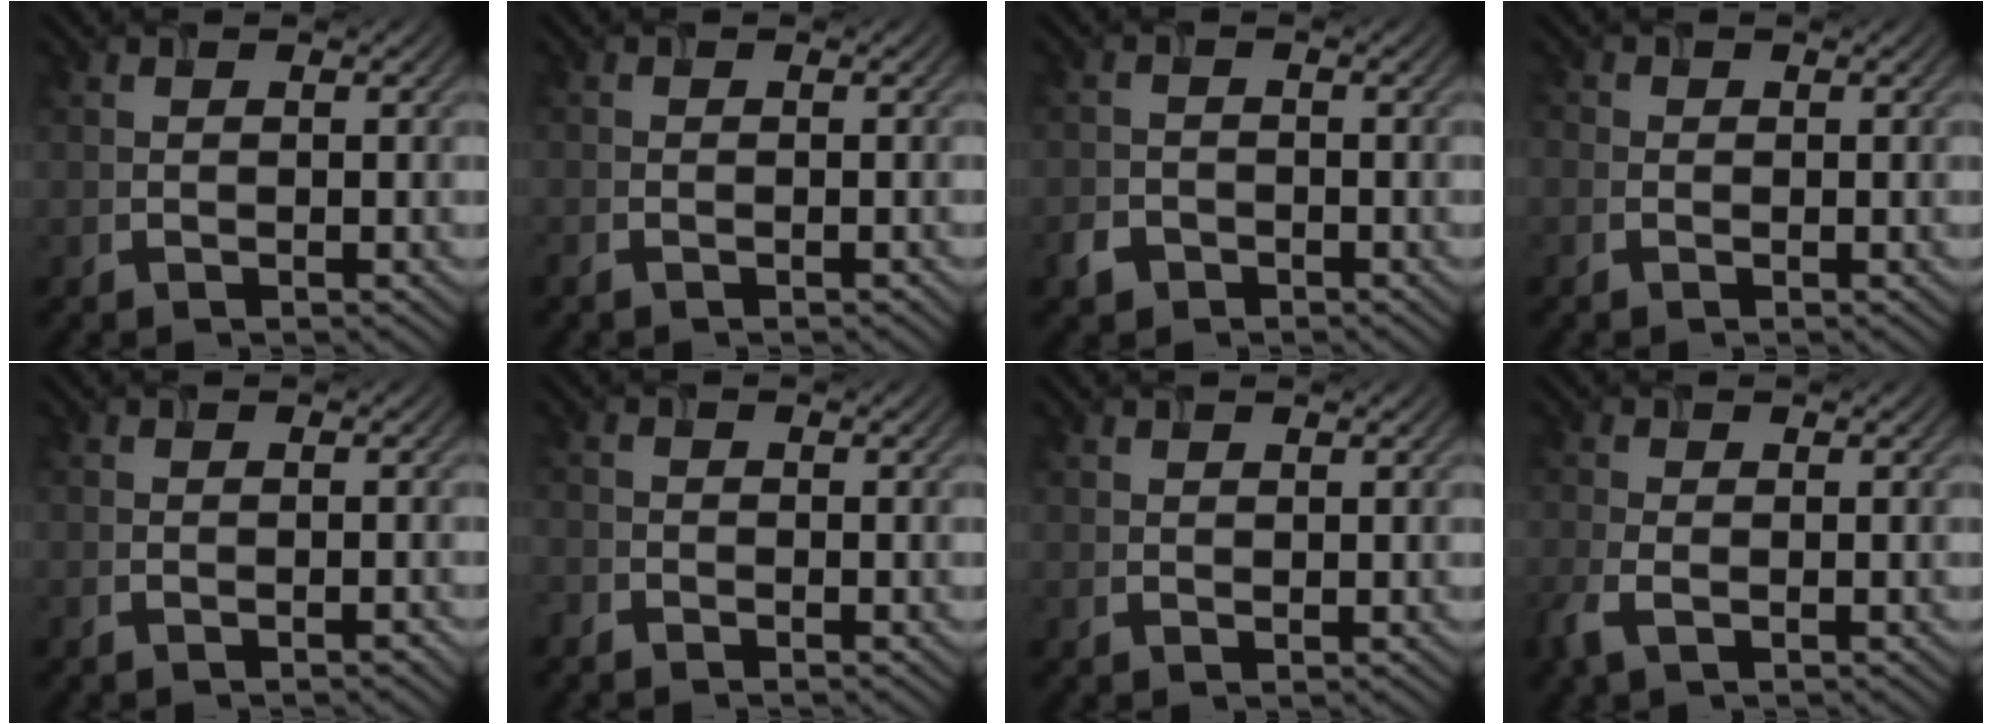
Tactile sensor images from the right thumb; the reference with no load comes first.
{"total": 1.1, "force": [-0.9, 0.4, 0.5], "torque": [-0.014, -0.006, -0.017]}
{"total": 2.2, "force": [-1.5, 1.5, 0.7], "torque": [-0.017, -0.004, -0.032]}
{"total": 1.1, "force": [-0.2, 1.0, 0.4], "torque": [-0.007, -0.001, -0.008]}
{"total": 0.7, "force": [-0.6, 0.0, 0.4], "torque": [-0.007, -0.002, -0.009]}
{"total": 1.3, "force": [-1.1, 0.7, 0.2], "torque": [-0.007, -0.004, -0.030]}
{"total": 0.9, "force": [0.7, 0.4, 0.3], "torque": [-0.008, -0.002, 0.016]}
{"total": 2.6, "force": [-1.1, 1.3, 2.1], "torque": [-0.059, -0.006, -0.025]}